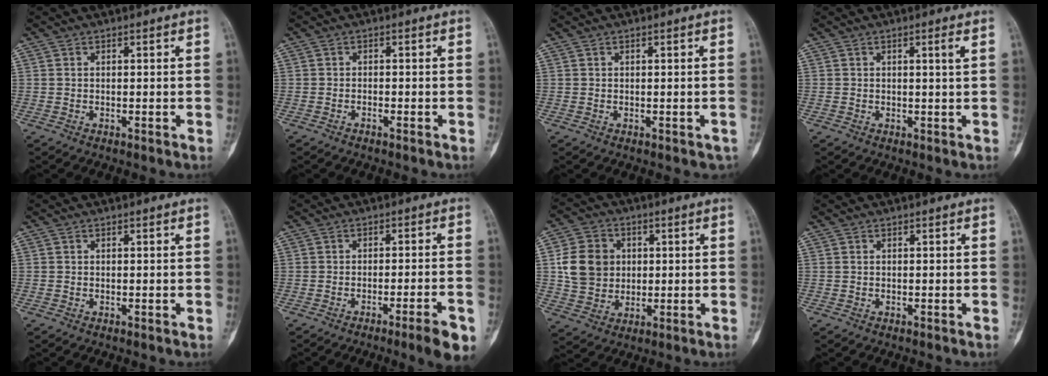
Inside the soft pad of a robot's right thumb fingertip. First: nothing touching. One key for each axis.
{"total": 0.7, "fx": -0.6, "fy": 0.1, "fz": 0.3, "tx": -0.006, "ty": 0.006, "tz": -0.011}
{"total": 0.6, "fx": -0.2, "fy": 0.5, "fz": 0.3, "tx": 0.005, "ty": 0.002, "tz": 0.000}
{"total": 1.6, "fx": 0.5, "fy": -0.3, "fz": 1.5, "tx": -0.021, "ty": -0.004, "tz": 0.008}
{"total": 0.0}
{"total": 6.8, "fx": -4.0, "fy": 0.4, "fz": 5.6, "tx": -0.072, "ty": 0.010, "tz": -0.054}
{"total": 10.9, "fx": 1.3, "fy": 9.5, "fz": 5.2, "tx": -0.070, "ty": 0.004, "tz": 0.027}
{"total": 0.0}